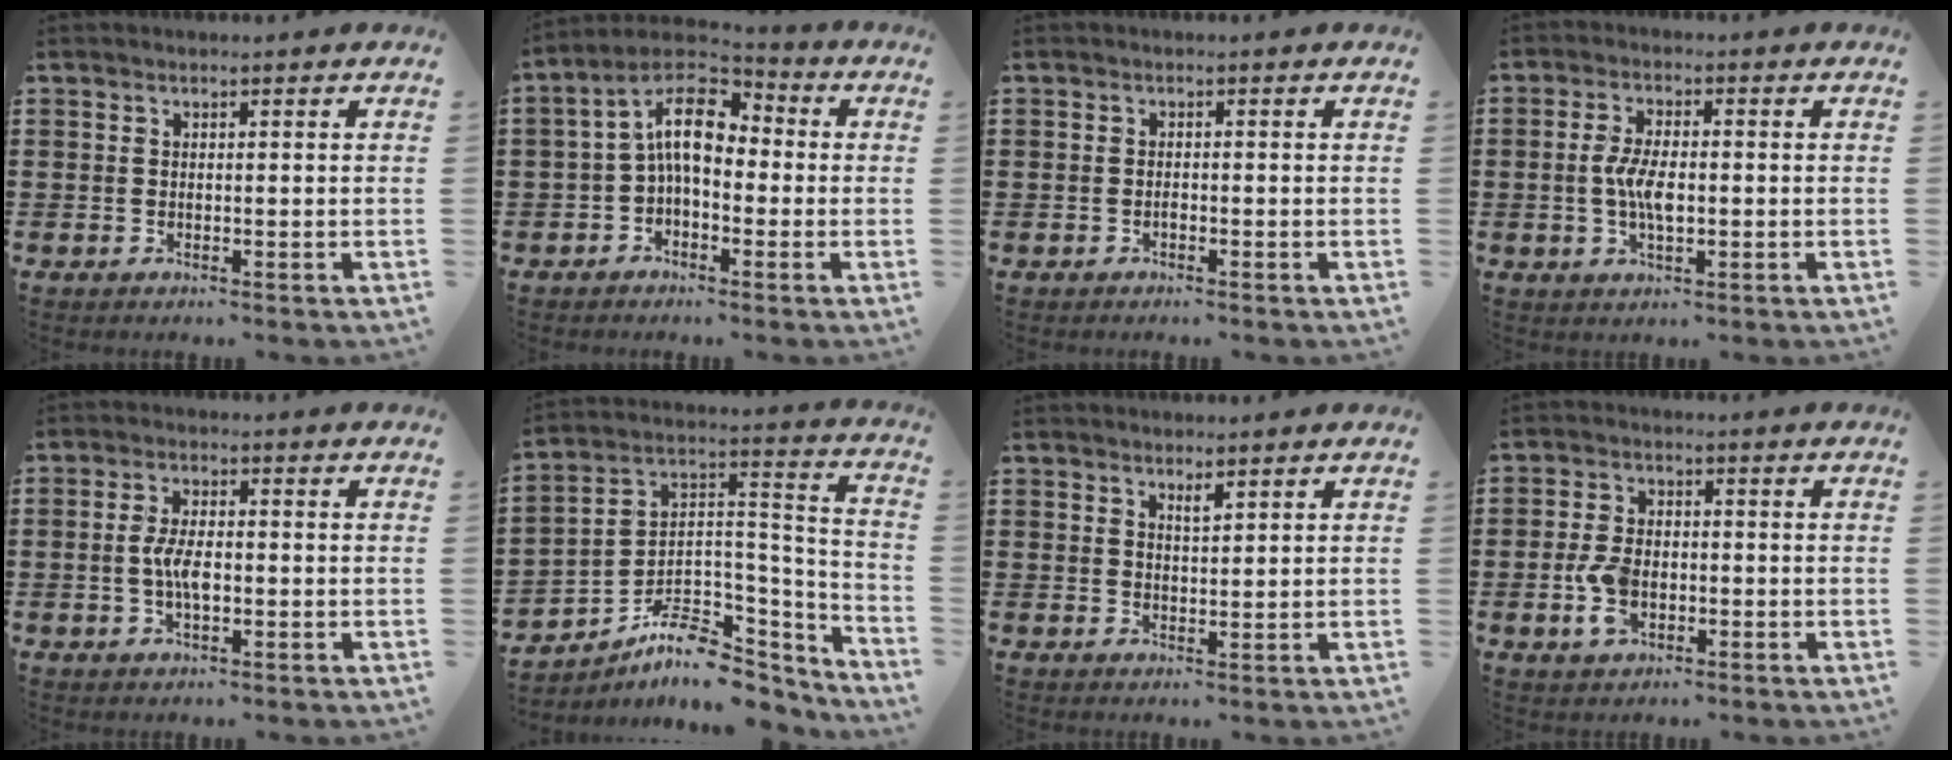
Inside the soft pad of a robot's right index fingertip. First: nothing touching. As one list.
[{"total": 8.3, "force": [0.4, 3.7, 7.4], "torque": [-0.153, 0.011, 0.002]}, {"total": 0.6, "force": [-0.4, 0.2, 0.5], "torque": [-0.010, -0.005, -0.006]}, {"total": 5.4, "force": [-0.5, 2.2, 4.9], "torque": [-0.110, -0.002, -0.016]}, {"total": 4.6, "force": [-0.7, 1.9, 4.2], "torque": [-0.089, 0.001, -0.017]}, {"total": 8.9, "force": [-6.5, 4.1, 4.4], "torque": [-0.086, 0.008, -0.123]}, {"total": 1.7, "force": [1.3, 0.3, 1.0], "torque": [-0.021, 0.000, 0.023]}, {"total": 5.4, "force": [-1.3, 3.3, 4.0], "torque": [-0.099, -0.001, -0.029]}]